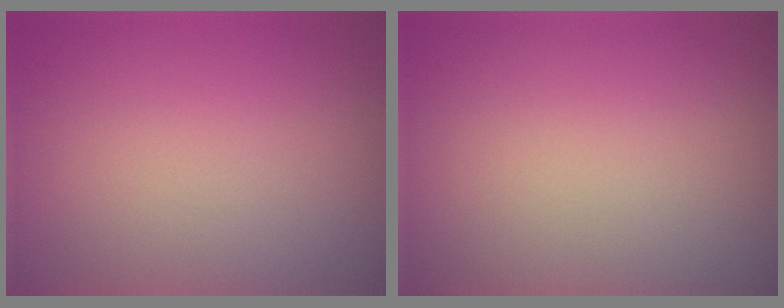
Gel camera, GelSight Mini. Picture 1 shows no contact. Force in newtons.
{"total": 0.0}